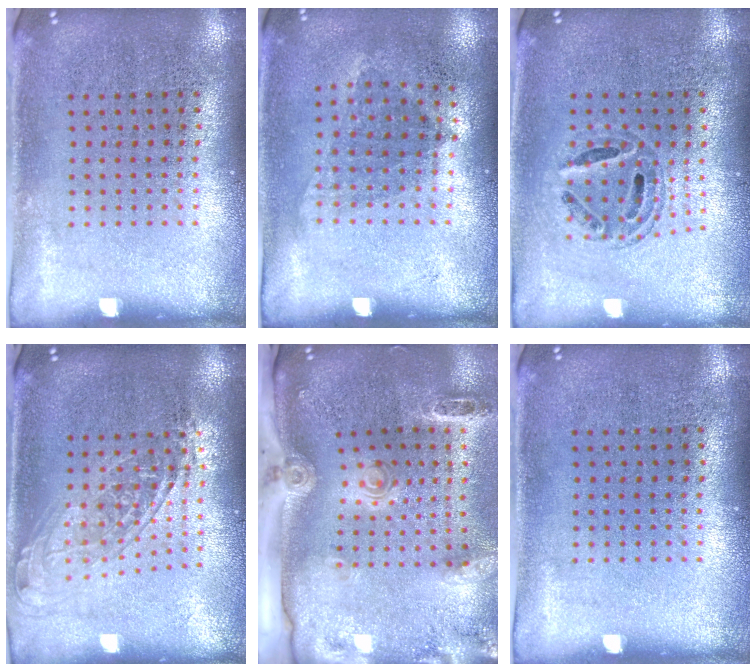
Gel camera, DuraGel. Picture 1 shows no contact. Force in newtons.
{"total": 0.9, "press": 0.7, "slide": 0.6}
{"total": 0.6, "press": 0.6, "slide": 0.2}
{"total": 1.6, "press": 1.3, "slide": 0.9}
{"total": 3.0, "press": 2.1, "slide": 2.2}
{"total": 0.0}